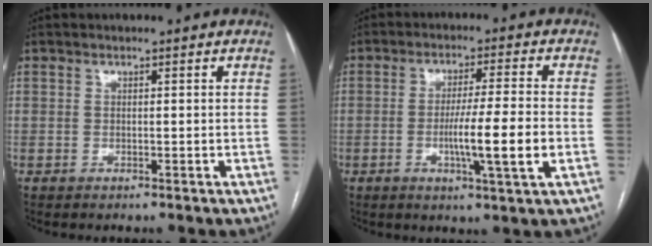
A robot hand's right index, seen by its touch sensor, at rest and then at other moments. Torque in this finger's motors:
{"motor_torque": [1.90, 0.24, 0.64, 0.13]}